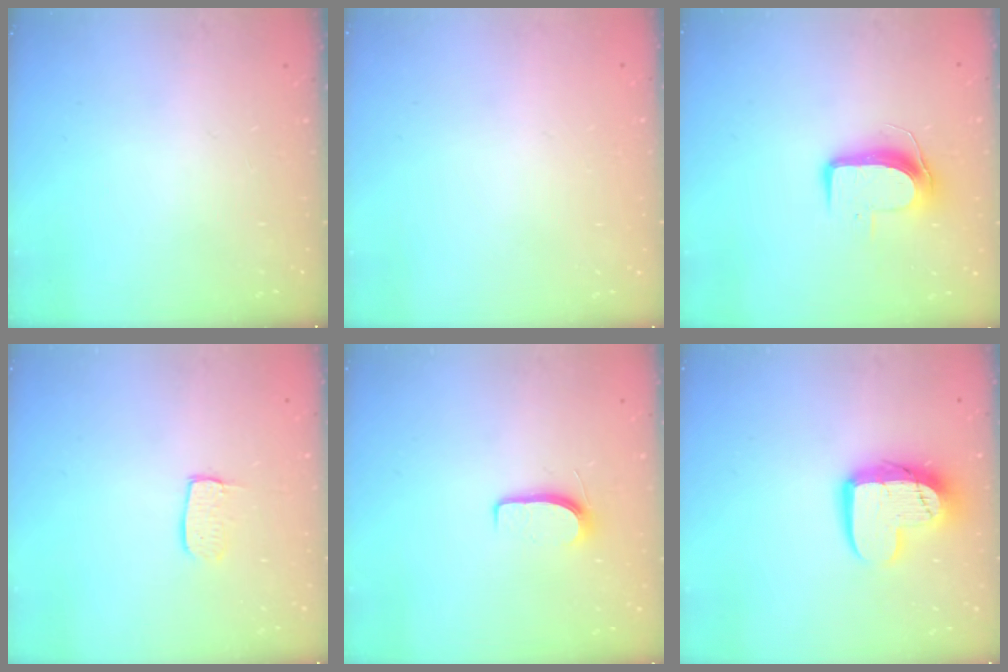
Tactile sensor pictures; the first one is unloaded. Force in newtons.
{"total": 0.0}
{"total": 9.0, "press": 9.0, "slide": 0.8}
{"total": 6.2, "press": 6.2, "slide": 0.4}
{"total": 6.1, "press": 6.0, "slide": 0.7}
{"total": 12.7, "press": 12.7, "slide": 1.0}